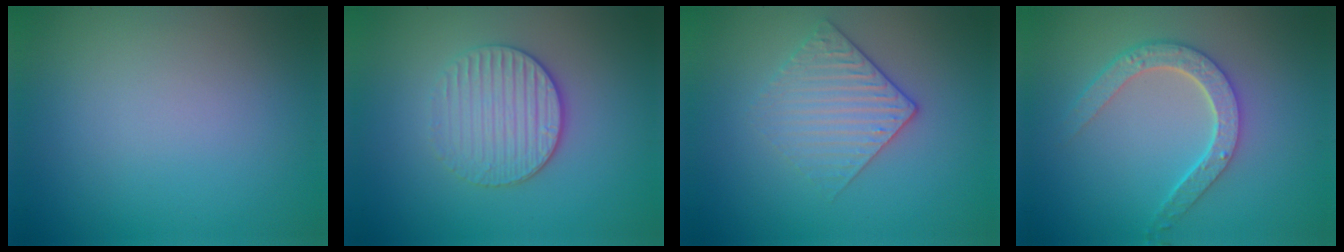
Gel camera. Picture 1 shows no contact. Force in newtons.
{"total": 3.2, "press": 2.9, "slide": 1.4}
{"total": 2.9, "press": 2.6, "slide": 1.4}
{"total": 4.3, "press": 3.4, "slide": 2.6}